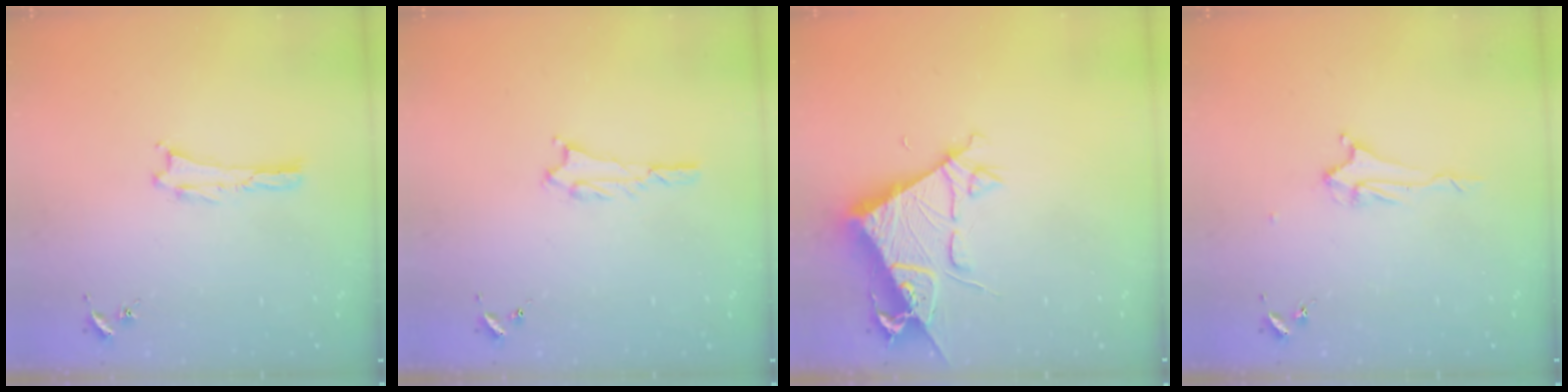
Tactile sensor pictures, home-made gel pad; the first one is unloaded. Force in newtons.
{"total": 1.8, "press": 1.8, "slide": 0.2}
{"total": 6.6, "press": 6.6, "slide": 0.7}
{"total": 2.2, "press": 2.2, "slide": 0.3}